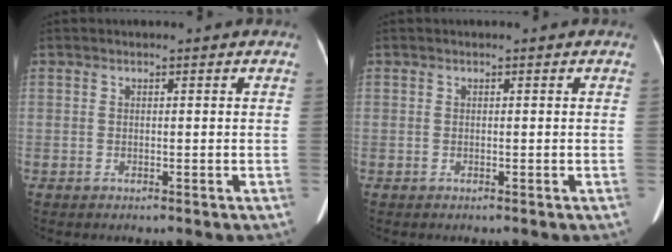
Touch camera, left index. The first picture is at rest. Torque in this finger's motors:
{"motor_torque": [-0.02, 0.04, 0.00, 0.00]}